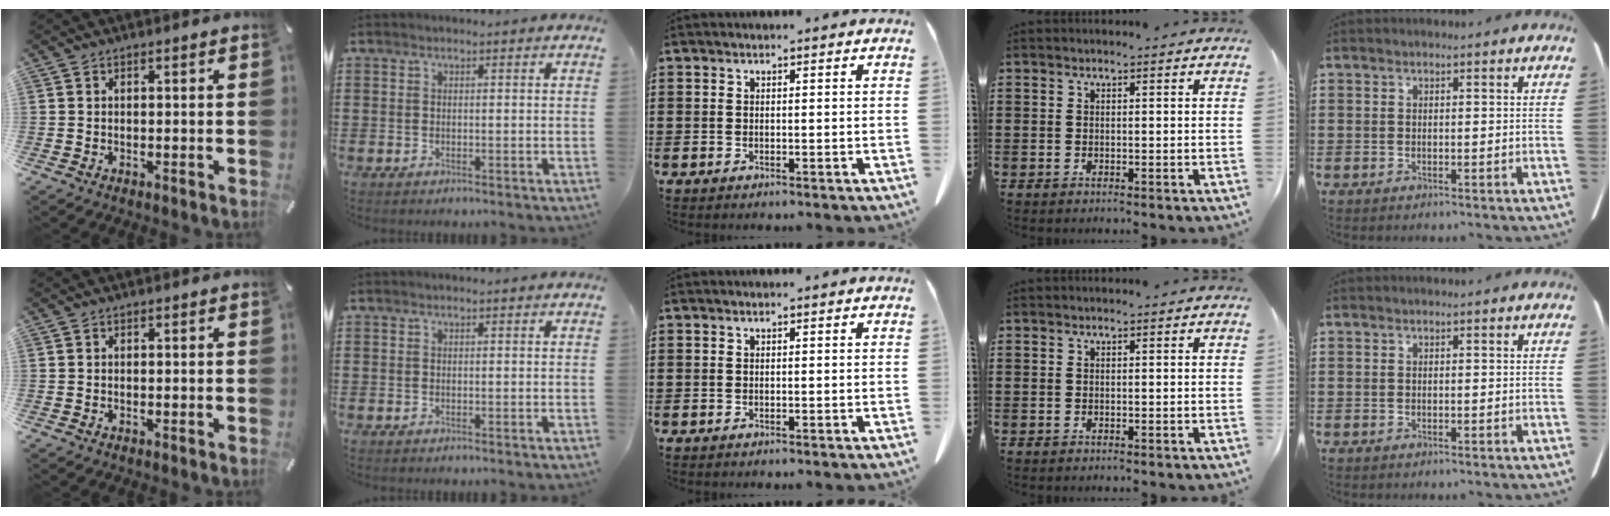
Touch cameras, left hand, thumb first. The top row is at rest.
{}